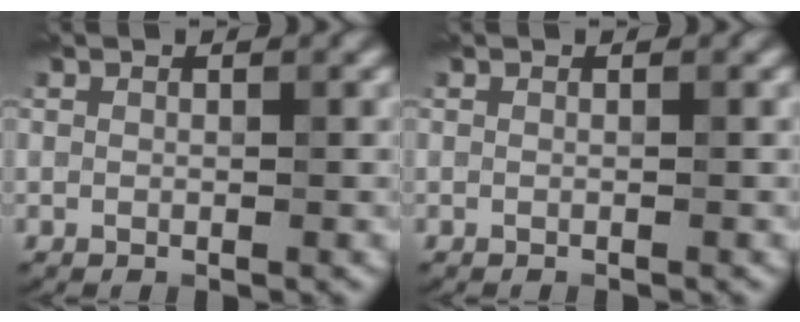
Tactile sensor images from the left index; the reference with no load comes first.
{"total": 0.6, "force": [-0.4, 0.2, 0.4], "torque": [0.002, 0.001, -0.011]}